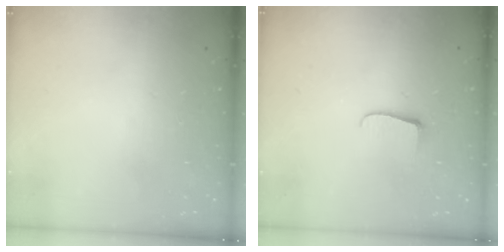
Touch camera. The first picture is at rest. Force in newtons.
{"total": 6.0, "press": 5.9, "slide": 0.6}